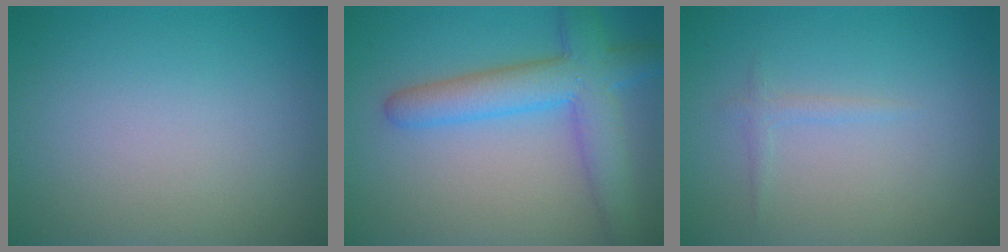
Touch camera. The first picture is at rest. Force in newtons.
{"total": 6.2, "press": 6.2, "slide": 0.3}
{"total": 0.8, "press": 0.8, "slide": 0.0}